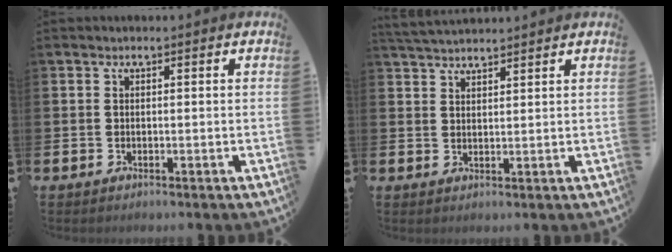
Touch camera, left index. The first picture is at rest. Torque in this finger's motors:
{"motor_torque": [0.51, -0.86, 0.27, 0.06]}